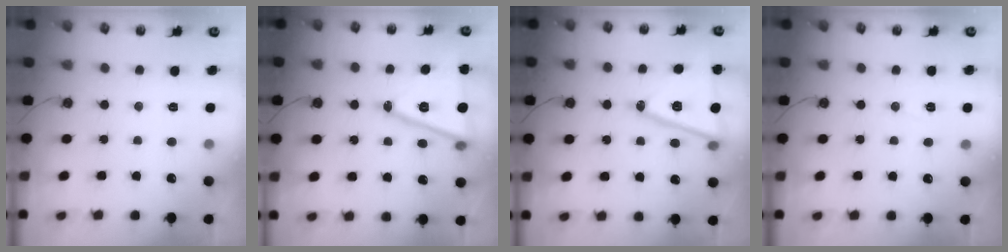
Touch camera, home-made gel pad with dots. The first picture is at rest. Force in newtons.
{"total": 17.8, "press": 17.4, "slide": 3.5}
{"total": 16.5, "press": 16.2, "slide": 3.5}
{"total": 4.7, "press": 4.5, "slide": 1.3}